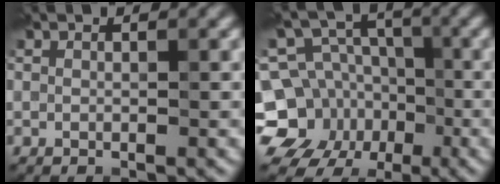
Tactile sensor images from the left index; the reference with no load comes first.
{"total": 12.4, "force": [-4.6, 11.0, 3.4], "torque": [-0.067, -0.015, -0.097]}